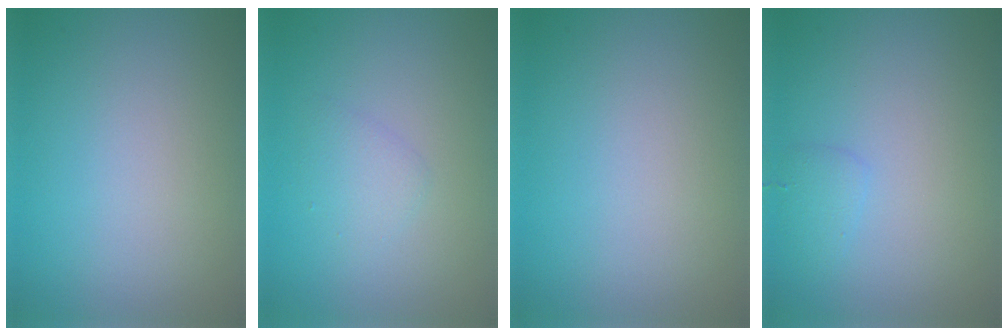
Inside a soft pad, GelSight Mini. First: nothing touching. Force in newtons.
{"total": 1.4, "press": 1.4, "slide": 0.0}
{"total": 0.0}
{"total": 1.1, "press": 1.1, "slide": 0.1}